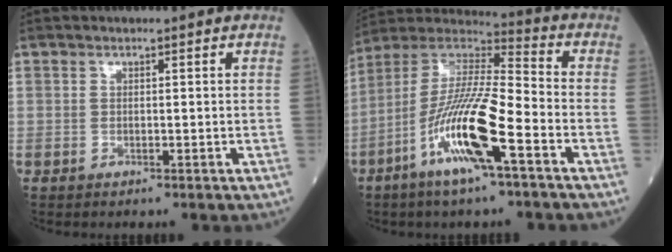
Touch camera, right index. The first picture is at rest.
{"total": 15.8, "force": [-6.7, 1.5, 14.3], "torque": [-0.288, -0.010, -0.132]}